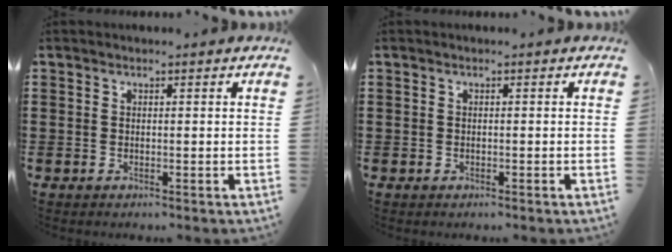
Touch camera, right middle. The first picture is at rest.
{"total": 0.0}